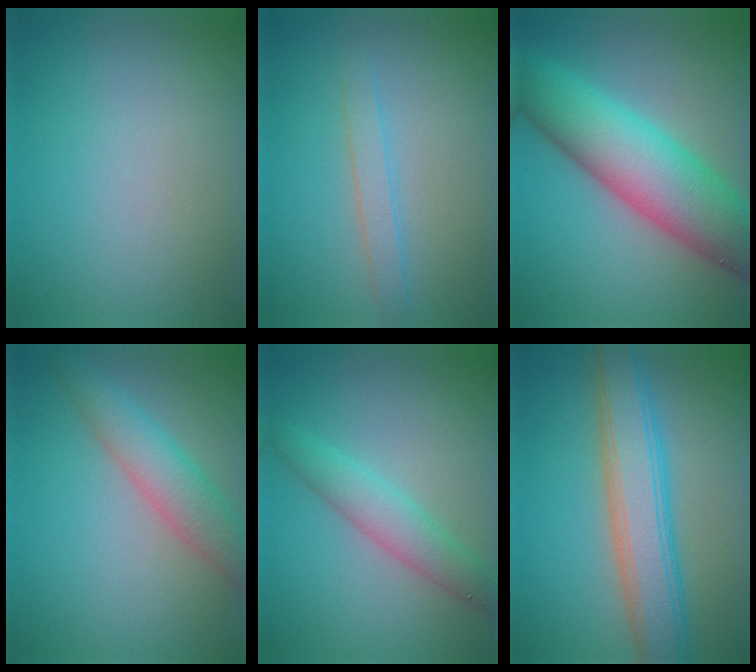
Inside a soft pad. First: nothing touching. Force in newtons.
{"total": 1.7, "press": 1.7, "slide": 0.1}
{"total": 10.3, "press": 10.3, "slide": 0.3}
{"total": 4.2, "press": 4.2, "slide": 0.2}
{"total": 3.4, "press": 3.4, "slide": 0.1}
{"total": 6.6, "press": 6.6, "slide": 0.4}